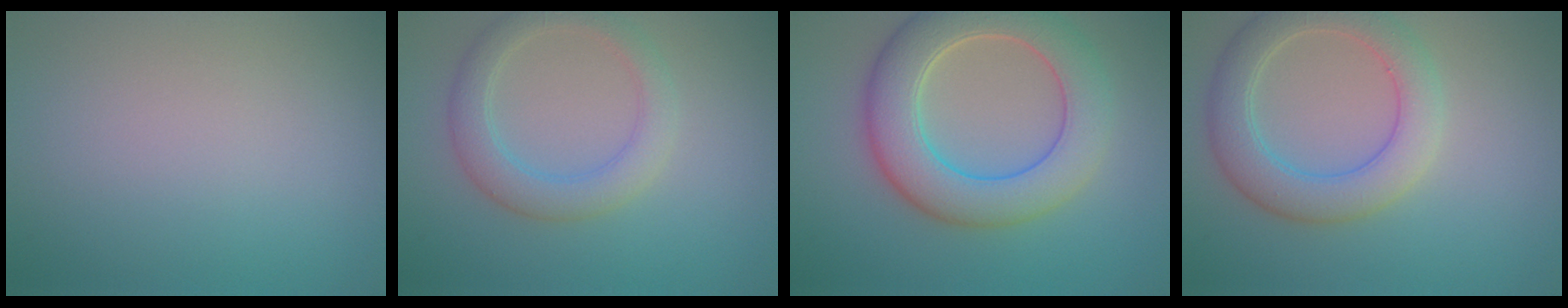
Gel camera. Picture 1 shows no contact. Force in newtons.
{"total": 3.6, "press": 3.6, "slide": 0.1}
{"total": 7.9, "press": 7.9, "slide": 0.5}
{"total": 5.3, "press": 5.3, "slide": 0.4}